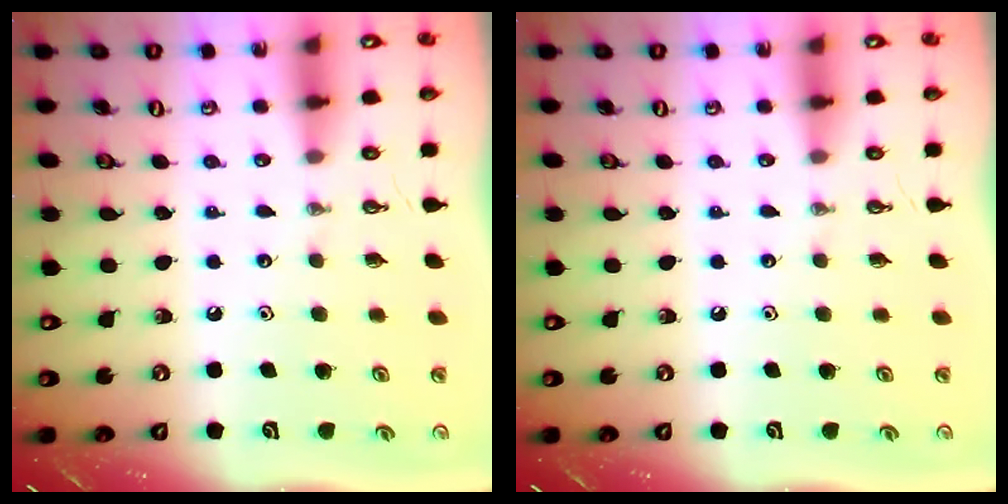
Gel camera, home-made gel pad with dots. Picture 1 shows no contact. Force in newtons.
{"total": 0.0}